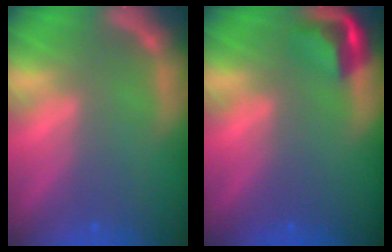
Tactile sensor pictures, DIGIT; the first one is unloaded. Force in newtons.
{"total": 3.5}